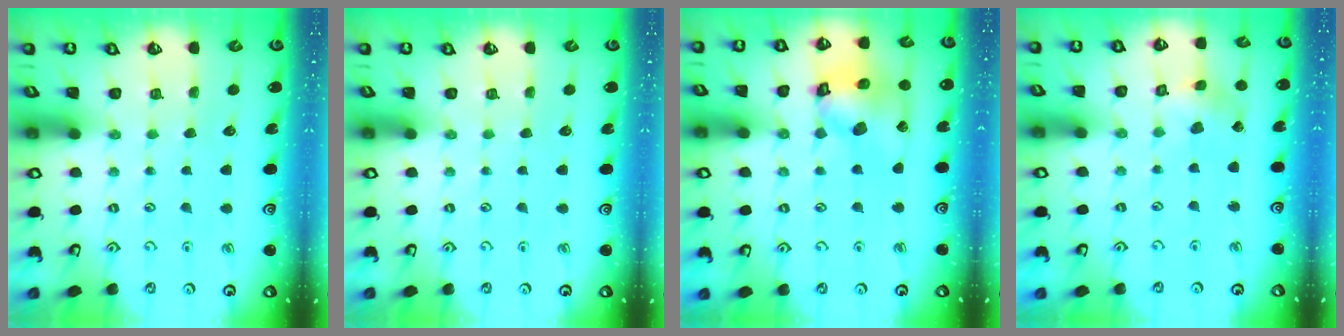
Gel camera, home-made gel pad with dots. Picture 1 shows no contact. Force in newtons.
{"total": 0.0}
{"total": 14.5, "press": 14.4, "slide": 2.0}
{"total": 3.5, "press": 3.5, "slide": 0.3}